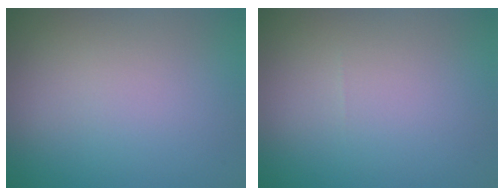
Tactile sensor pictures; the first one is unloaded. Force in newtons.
{"total": 0.0}